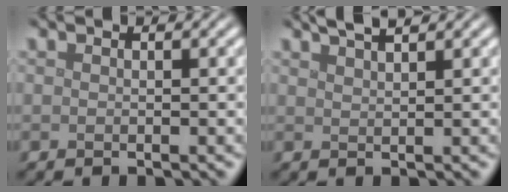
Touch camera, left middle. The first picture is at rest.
{"total": 2.7, "force": [2.1, 0.7, 1.6], "torque": [-0.006, 0.009, 0.022]}